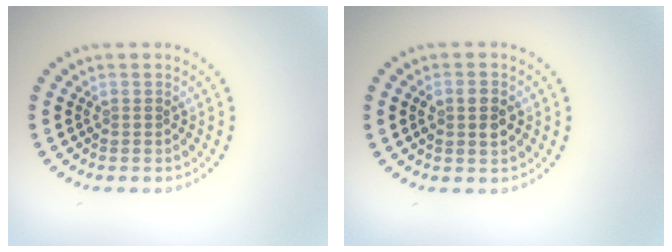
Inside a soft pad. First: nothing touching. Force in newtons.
{"total": 2.2, "press": 2.2, "slide": 0.2}